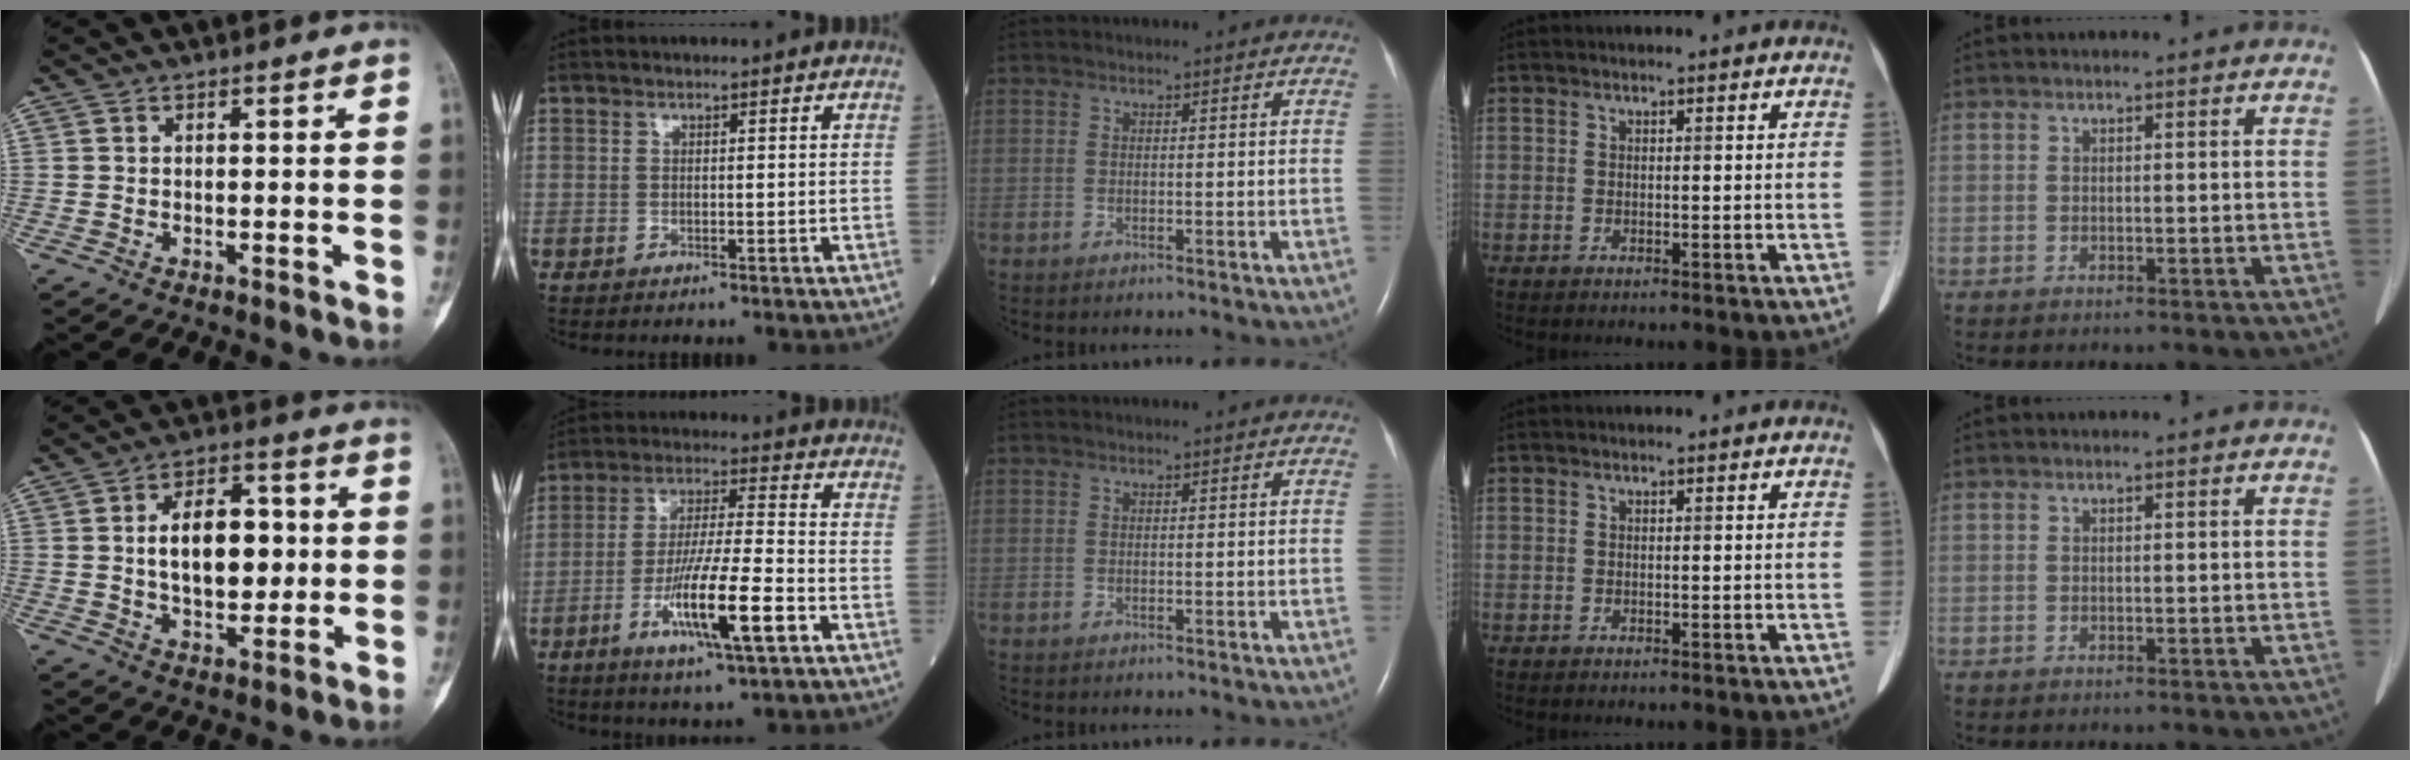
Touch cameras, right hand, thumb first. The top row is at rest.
{"thumb": {"total": 12.8, "force": [1.0, 7.5, 10.3], "torque": [-0.128, 0.008, 0.018]}, "index": {"total": 12.9, "force": [-5.0, 0.9, 11.8], "torque": [-0.218, -0.014, -0.088]}}